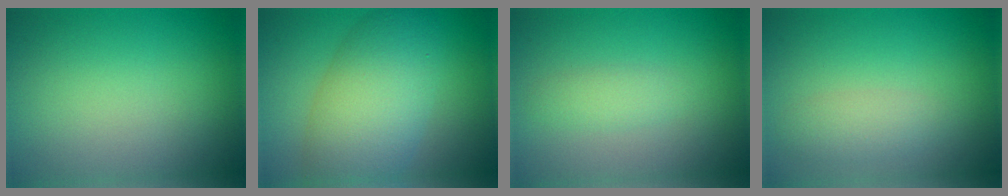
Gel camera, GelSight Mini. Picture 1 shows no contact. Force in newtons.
{"total": 7.9, "press": 7.9, "slide": 0.1}
{"total": 1.4, "press": 1.4, "slide": 0.0}
{"total": 1.8, "press": 1.8, "slide": 0.0}